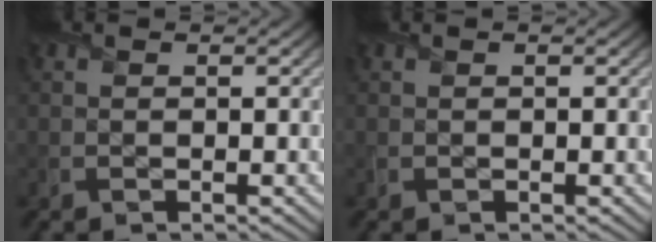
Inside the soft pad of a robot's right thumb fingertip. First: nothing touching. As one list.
[{"total": 0.0}]